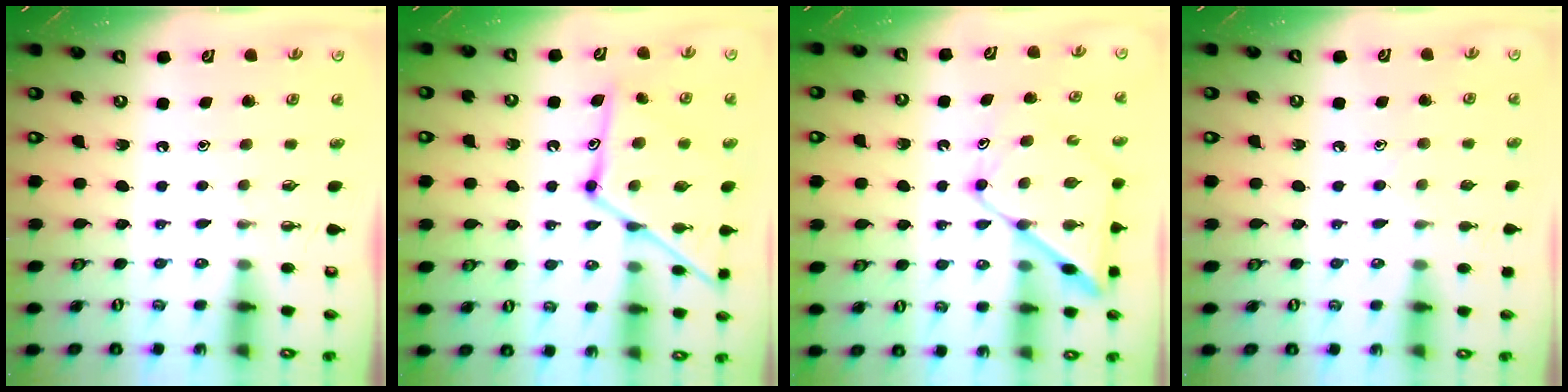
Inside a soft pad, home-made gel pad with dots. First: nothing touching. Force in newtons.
{"total": 16.4, "press": 16.4, "slide": 1.2}
{"total": 11.7, "press": 11.6, "slide": 1.0}
{"total": 7.3, "press": 7.2, "slide": 0.6}